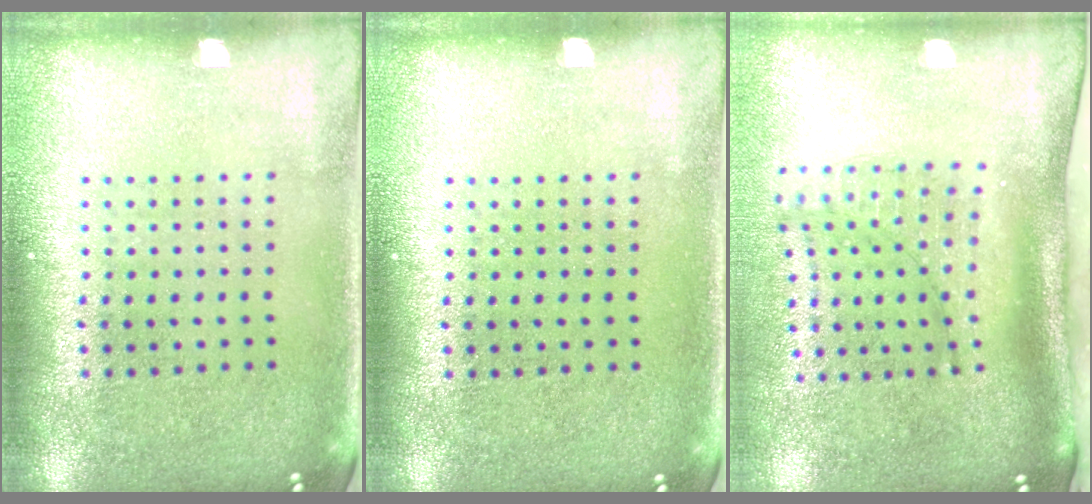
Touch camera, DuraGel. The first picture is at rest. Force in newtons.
{"total": 0.0}
{"total": 2.1, "press": 1.5, "slide": 1.5}